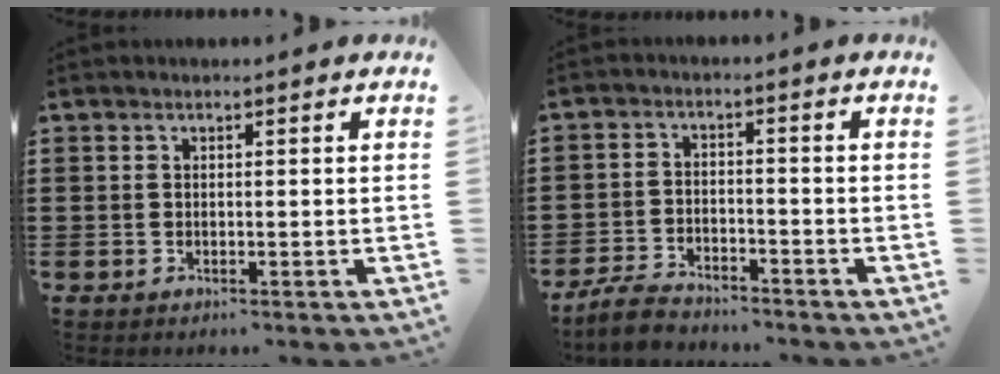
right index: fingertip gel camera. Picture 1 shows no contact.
{"total": 4.4, "force": [-4.2, 0.9, 1.0], "torque": [-0.035, 0.003, -0.087]}